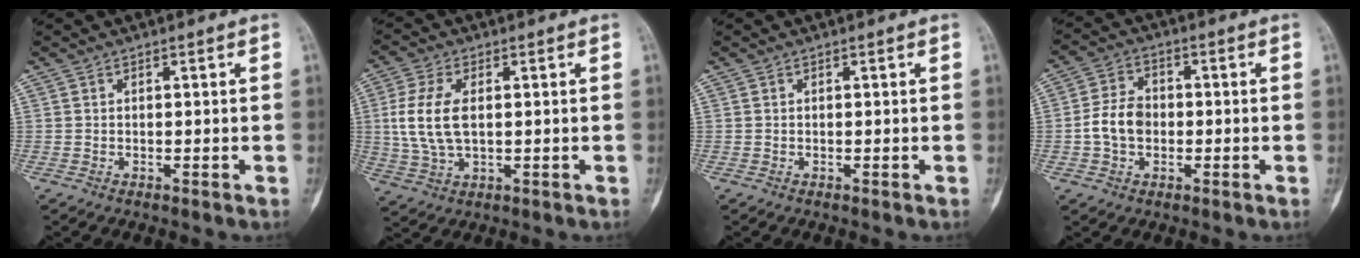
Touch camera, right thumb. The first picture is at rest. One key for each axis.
{"total": 9.7, "fx": 0.9, "fy": 5.3, "fz": 8.1, "tx": -0.179, "ty": 0.001, "tz": 0.021}
{"total": 0.0}
{"total": 7.1, "fx": -0.9, "fy": 5.3, "fz": 4.6, "tx": -0.076, "ty": 0.019, "tz": -0.024}